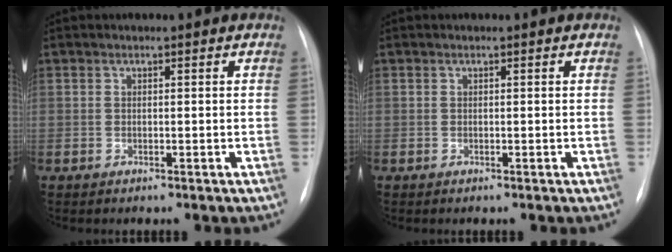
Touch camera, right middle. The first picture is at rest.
{"total": 0.0}